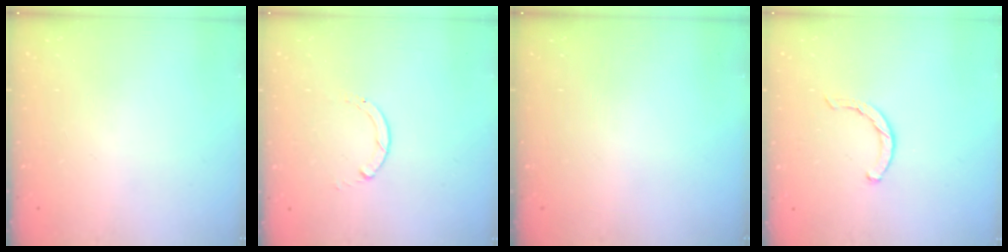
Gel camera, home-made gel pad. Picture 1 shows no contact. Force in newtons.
{"total": 0.8, "press": 0.7, "slide": 0.1}
{"total": 0.0}
{"total": 1.8, "press": 1.8, "slide": 0.3}